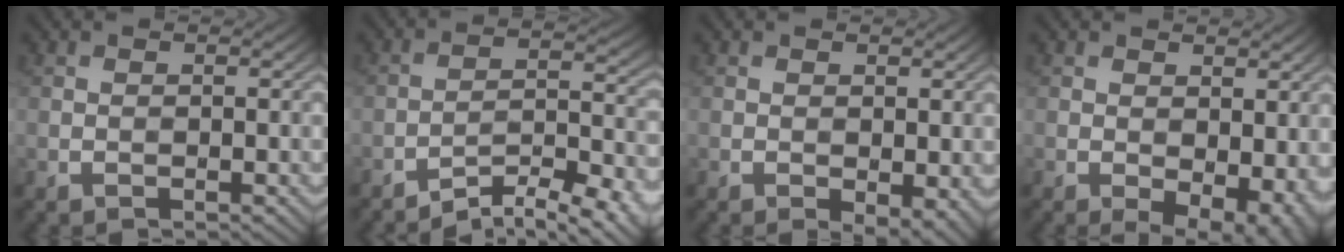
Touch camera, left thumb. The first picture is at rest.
{"total": 9.1, "force": [-7.1, 2.0, 5.4], "torque": [-0.091, 0.010, -0.115]}
{"total": 3.0, "force": [-1.1, 1.4, 2.5], "torque": [-0.035, -0.008, -0.014]}
{"total": 6.3, "force": [-1.5, 3.6, 4.9], "torque": [-0.067, -0.019, -0.012]}